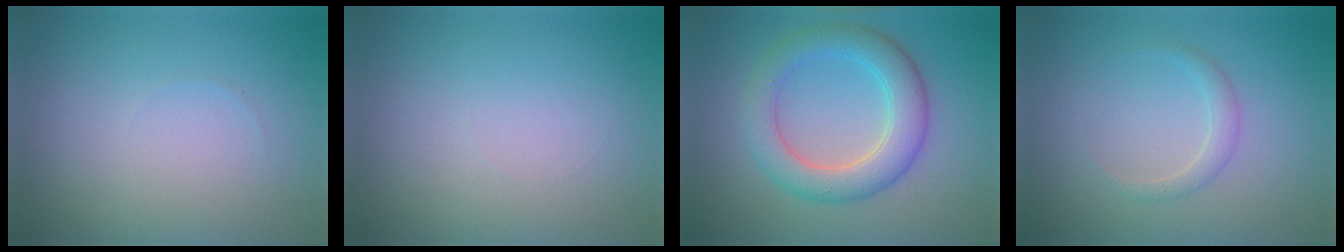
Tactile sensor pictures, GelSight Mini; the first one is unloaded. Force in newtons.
{"total": 0.0}
{"total": 5.3, "press": 5.3, "slide": 0.1}
{"total": 1.4, "press": 1.4, "slide": 0.1}